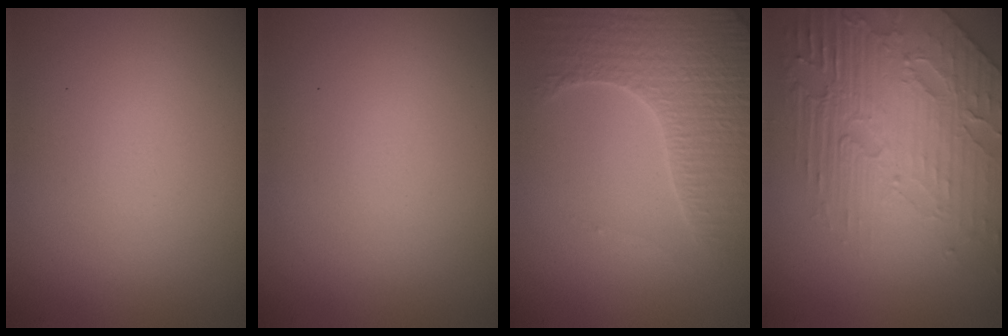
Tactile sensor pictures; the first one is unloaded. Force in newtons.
{"total": 0.0}
{"total": 4.6, "press": 4.5, "slide": 1.1}
{"total": 7.0, "press": 5.4, "slide": 4.5}